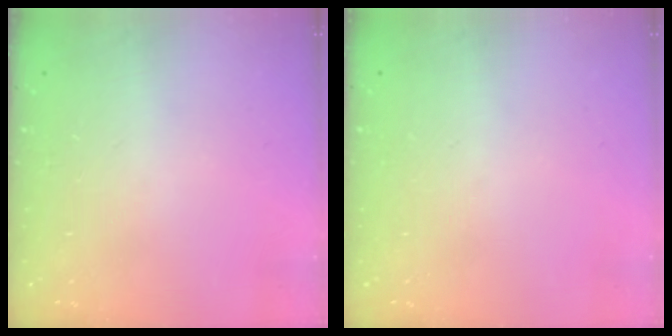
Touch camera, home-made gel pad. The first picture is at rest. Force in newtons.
{"total": 0.0}